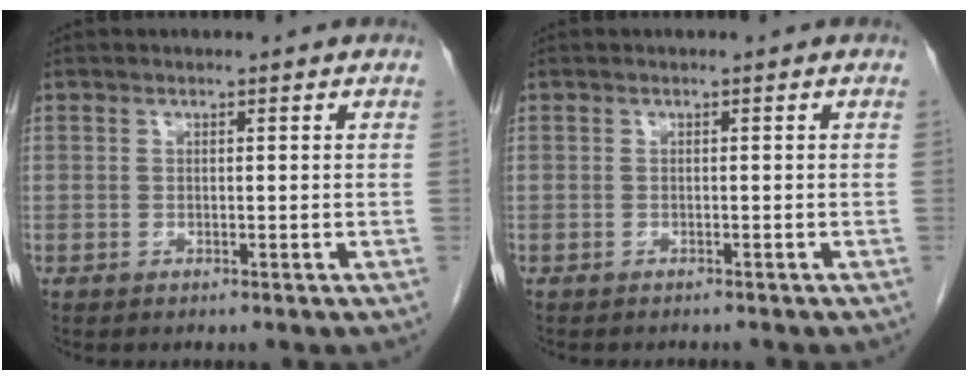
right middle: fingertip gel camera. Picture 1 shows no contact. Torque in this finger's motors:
{"motor_torque": [0.33, -0.35, -0.03, 0.00]}